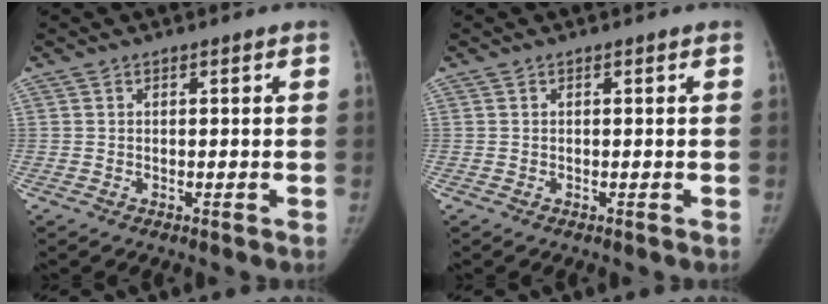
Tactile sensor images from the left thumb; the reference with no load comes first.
{"total": 0.0}